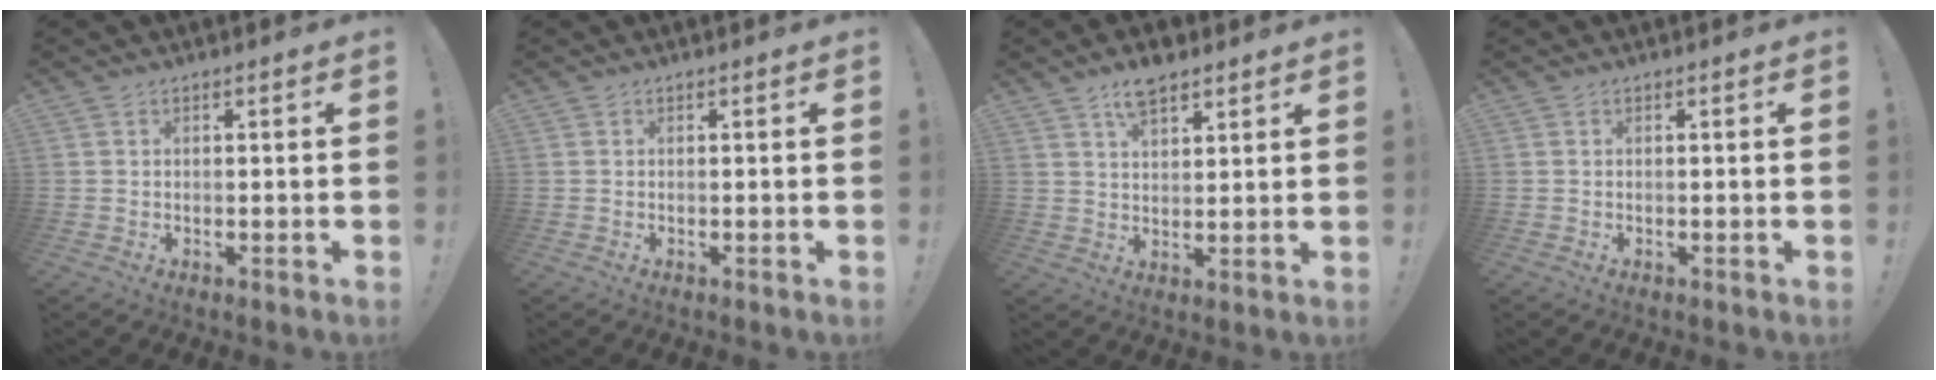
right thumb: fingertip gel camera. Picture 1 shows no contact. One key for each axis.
{"total": 0.0}
{"total": 7.2, "fx": 5.2, "fy": 3.3, "fz": 3.8, "tx": -0.056, "ty": -0.022, "tz": 0.092}
{"total": 0.0}